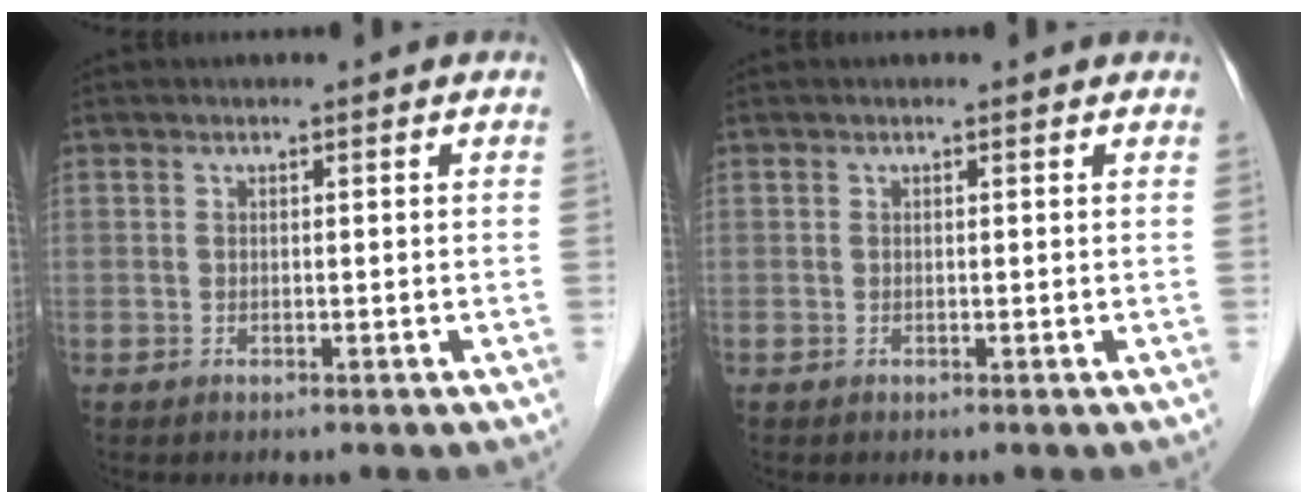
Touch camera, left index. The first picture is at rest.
{"total": 0.0}